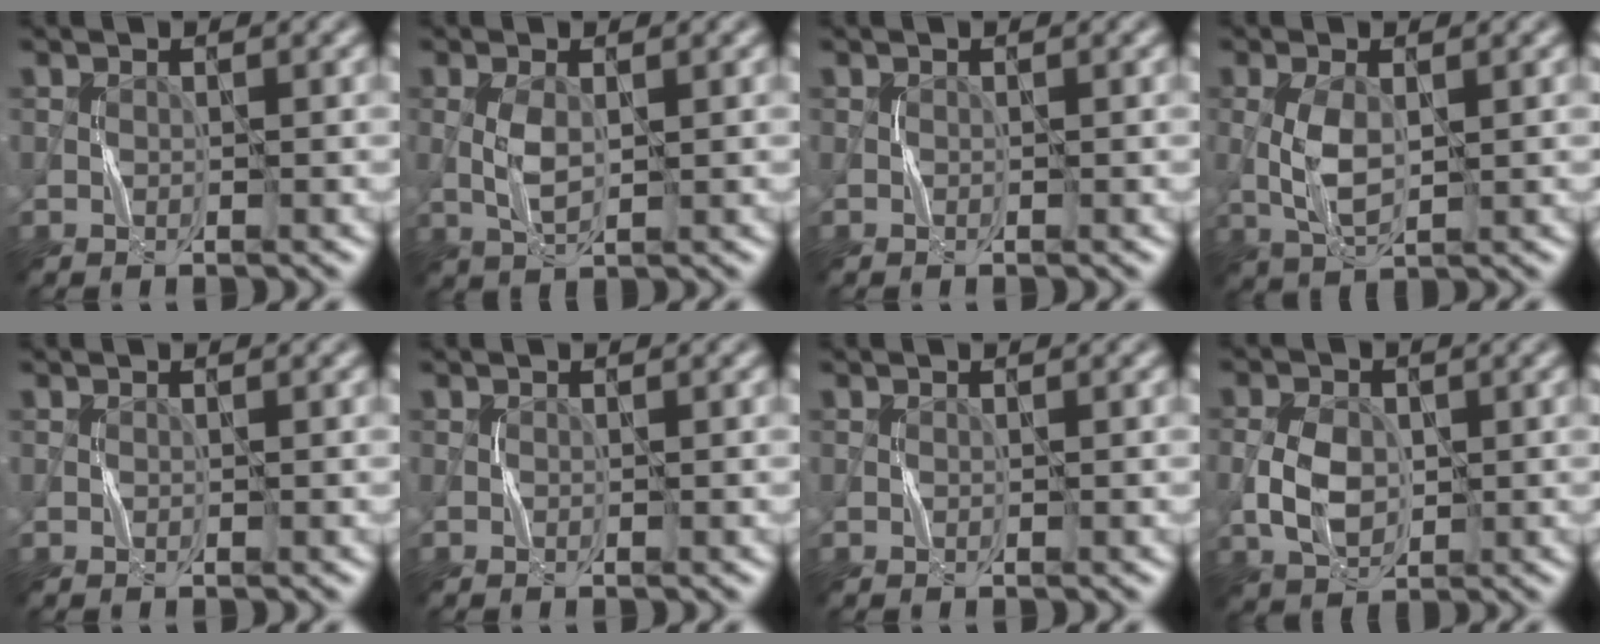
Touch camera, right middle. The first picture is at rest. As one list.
[{"total": 2.2, "force": [0.3, 0.9, 2.0], "torque": [-0.046, 0.000, 0.010]}, {"total": 0.0}, {"total": 3.2, "force": [0.2, 1.5, 2.8], "torque": [-0.069, -0.001, 0.009]}, {"total": 0.0}, {"total": 0.0}, {"total": 0.0}, {"total": 3.9, "force": [-0.1, 2.8, 2.7], "torque": [-0.056, 0.000, -0.001]}]